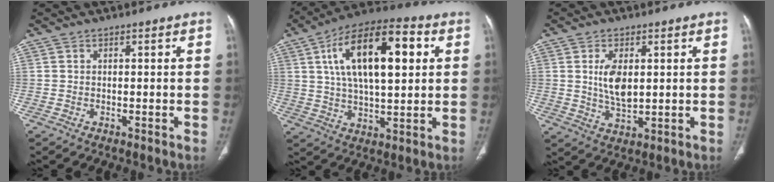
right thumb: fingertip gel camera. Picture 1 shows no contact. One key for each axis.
{"total": 20.1, "fx": 5.5, "fy": 8.8, "fz": 17.2, "tx": -0.273, "ty": 0.010, "tz": 0.085}
{"total": 7.1, "fx": 1.3, "fy": 3.7, "fz": 5.9, "tx": -0.106, "ty": -0.010, "tz": 0.030}